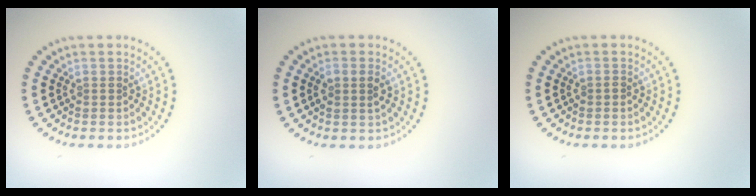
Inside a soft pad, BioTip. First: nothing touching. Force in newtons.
{"total": 1.7, "press": 1.6, "slide": 0.6}
{"total": 0.7, "press": 0.6, "slide": 0.3}